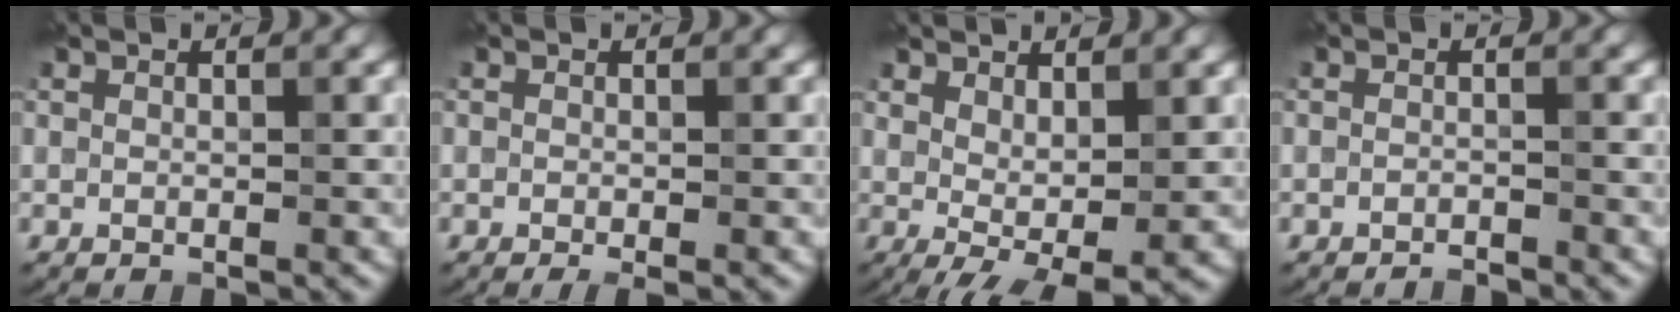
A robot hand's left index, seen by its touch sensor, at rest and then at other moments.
{"total": 1.2, "force": [-0.5, 0.3, 1.0], "torque": [-0.017, -0.007, -0.007]}
{"total": 3.5, "force": [1.0, 1.1, 3.2], "torque": [-0.055, -0.013, 0.025]}
{"total": 1.2, "force": [-1.1, 0.1, 0.3], "torque": [-0.001, 0.000, -0.022]}